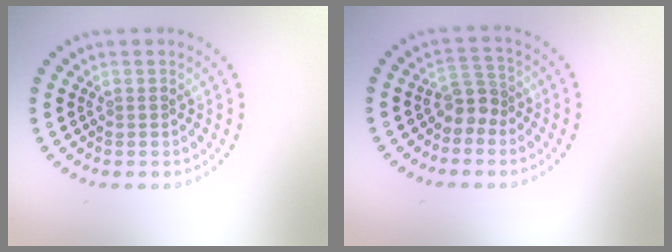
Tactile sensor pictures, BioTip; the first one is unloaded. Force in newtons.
{"total": 2.2, "press": 1.7, "slide": 1.4}